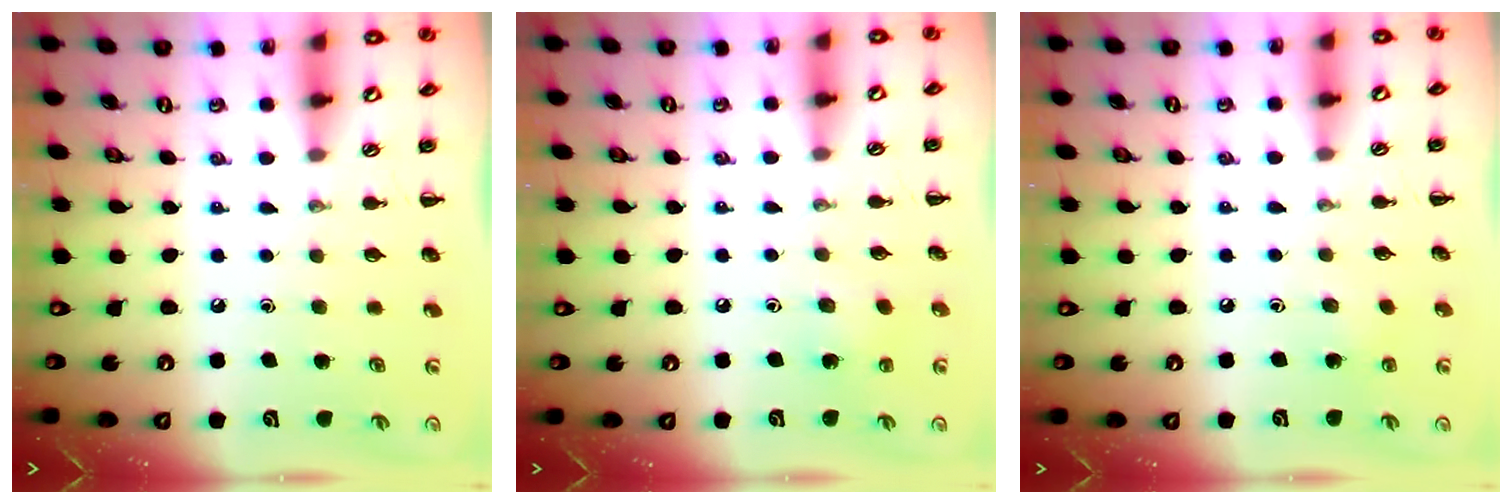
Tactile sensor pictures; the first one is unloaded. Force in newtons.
{"total": 4.5, "press": 4.3, "slide": 1.3}
{"total": 3.3, "press": 3.1, "slide": 1.0}